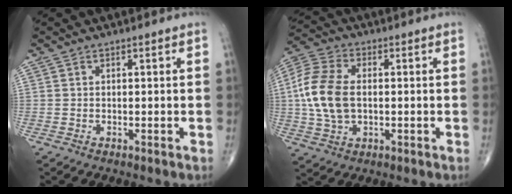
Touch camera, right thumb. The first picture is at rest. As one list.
[{"total": 12.6, "force": [0.2, 7.8, 9.8], "torque": [-0.210, 0.014, 0.002]}]